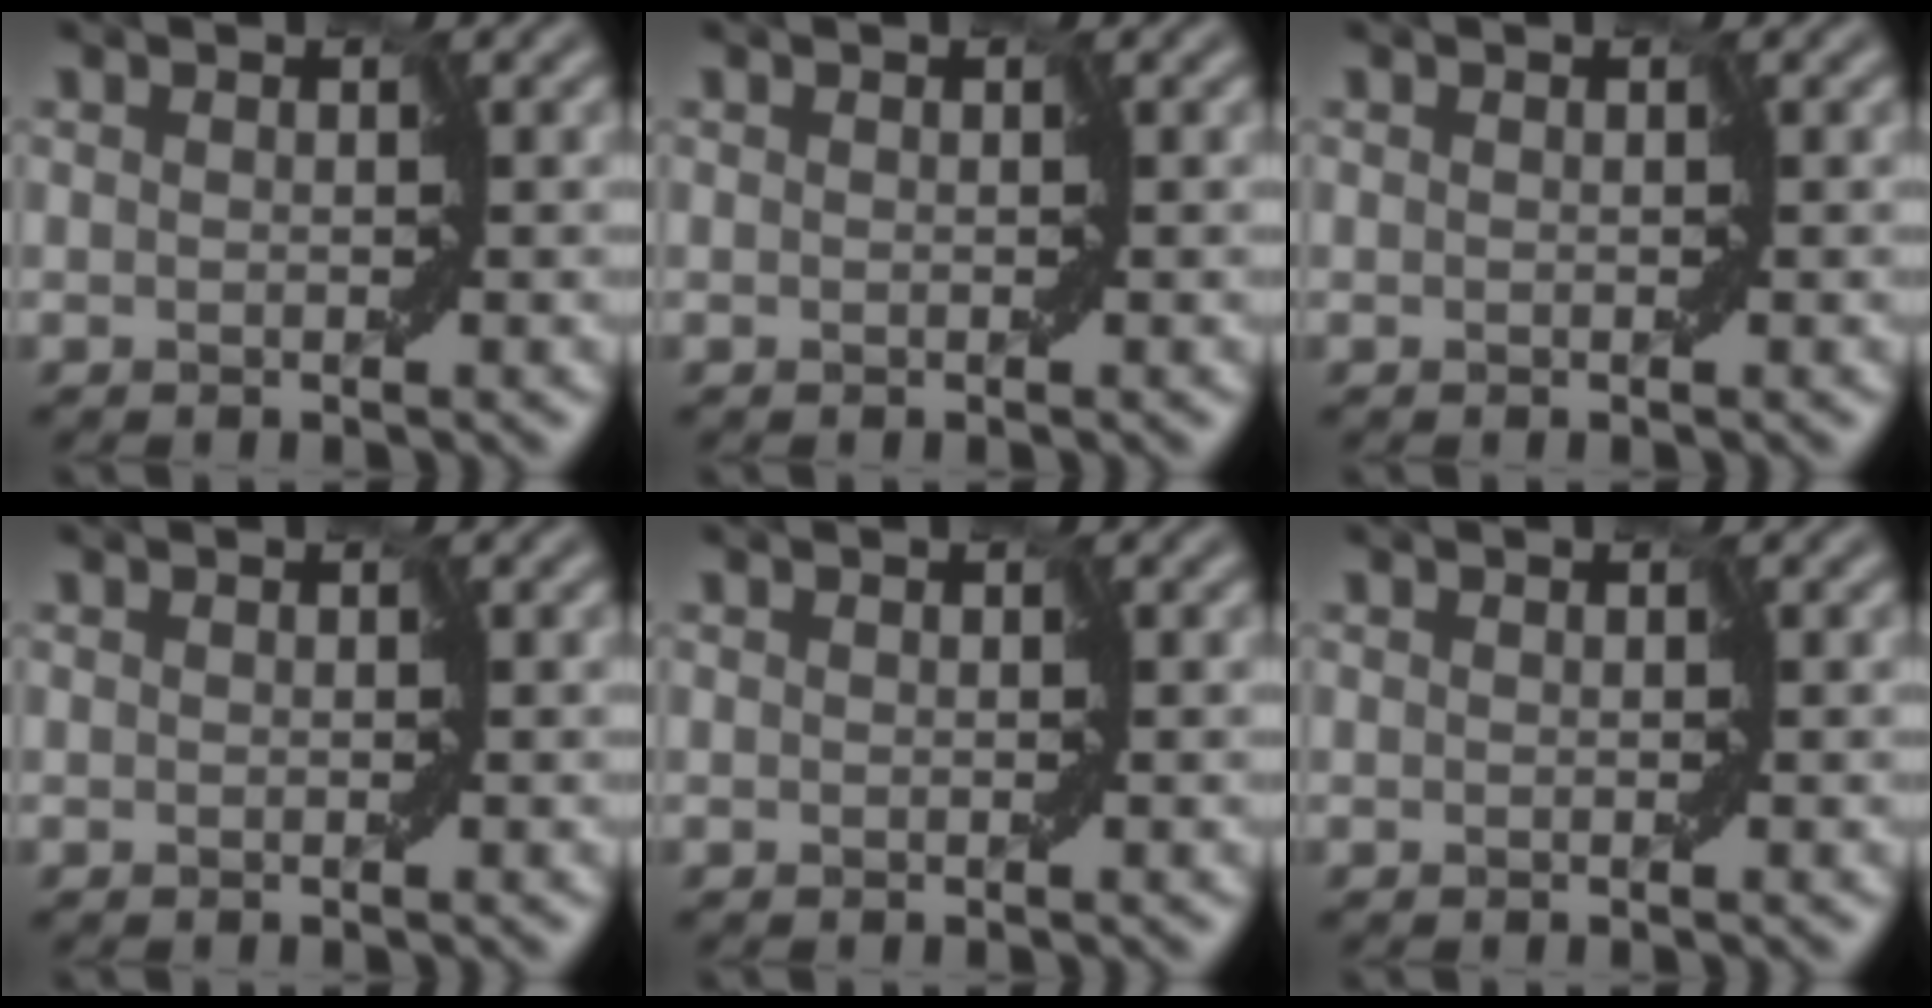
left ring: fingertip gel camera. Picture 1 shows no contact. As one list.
[{"total": 0.0}, {"total": 0.0}, {"total": 0.0}, {"total": 0.0}, {"total": 0.0}]